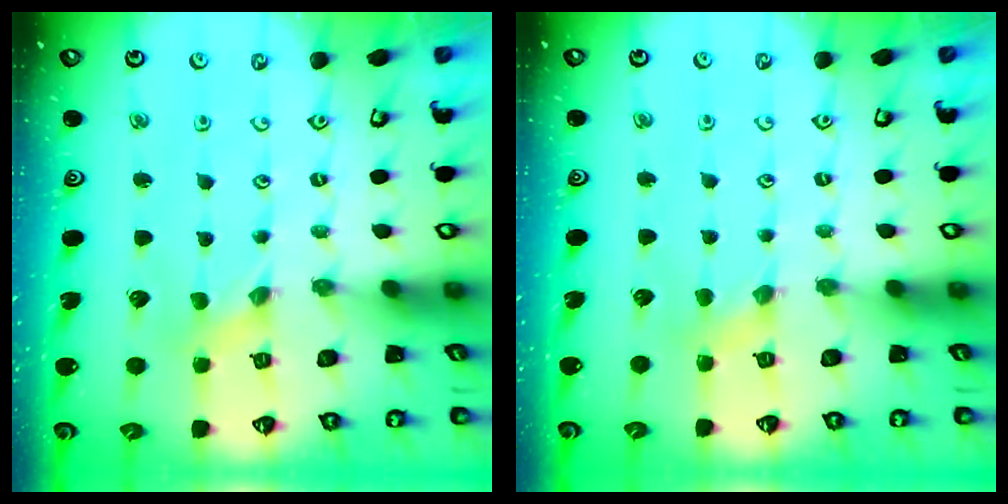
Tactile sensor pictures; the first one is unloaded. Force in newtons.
{"total": 3.8, "press": 3.8, "slide": 0.5}